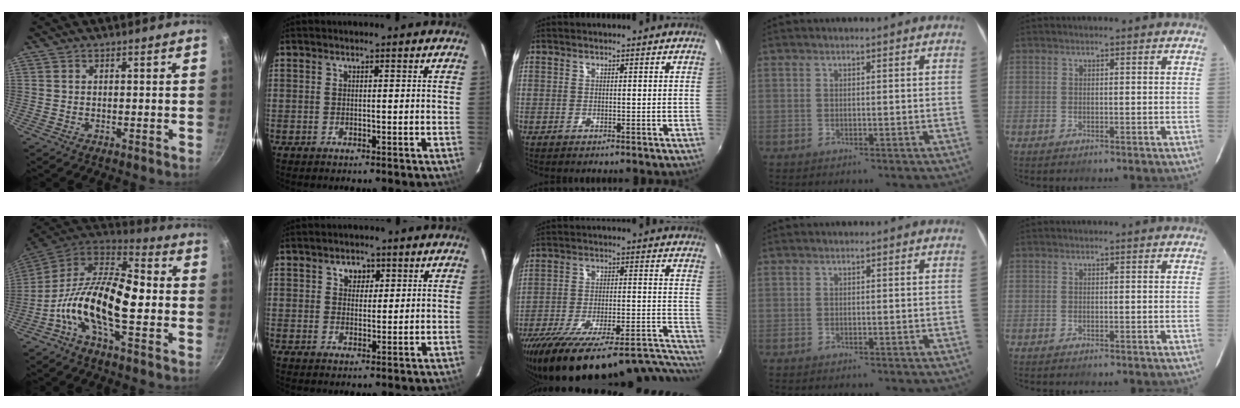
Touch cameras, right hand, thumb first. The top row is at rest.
{"thumb": {"total": 19.4, "force": [-3.1, 8.9, 17.0], "torque": [-0.294, 0.042, -0.078]}, "index": {"total": 3.0, "force": [1.6, 2.2, 1.3], "torque": [-0.012, 0.006, 0.026]}, "middle": {"total": 31.0, "force": [-26.9, 6.0, 14.2], "torque": [-0.200, -0.028, -0.370]}}